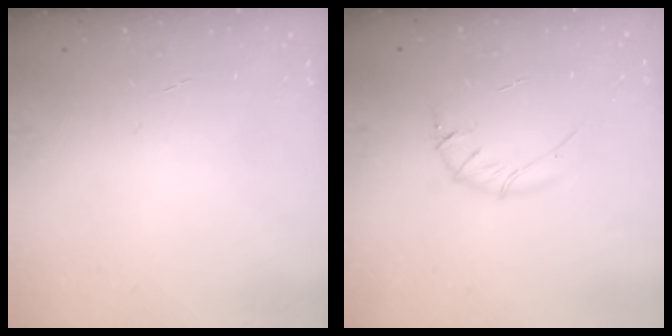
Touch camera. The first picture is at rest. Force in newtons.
{"total": 4.5, "press": 4.3, "slide": 1.5}